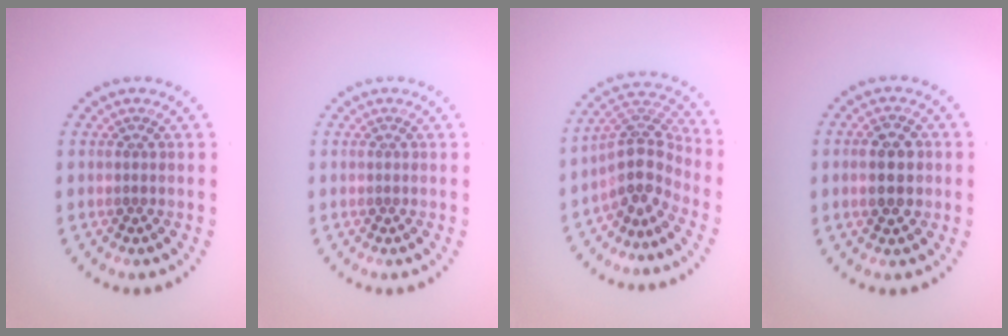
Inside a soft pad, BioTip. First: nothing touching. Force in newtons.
{"total": 0.0}
{"total": 4.2, "press": 3.1, "slide": 2.7}
{"total": 4.0, "press": 4.0, "slide": 0.2}